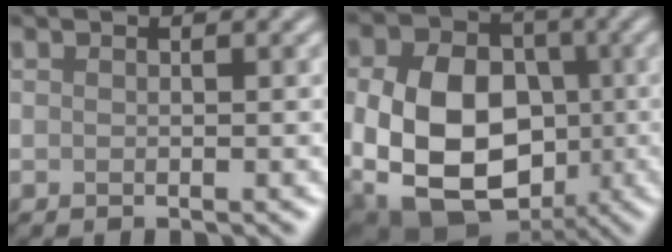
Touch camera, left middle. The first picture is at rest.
{"total": 15.4, "force": [-2.4, 11.9, 9.5], "torque": [-0.173, -0.021, -0.051]}